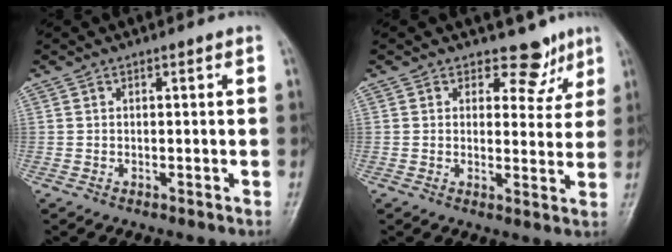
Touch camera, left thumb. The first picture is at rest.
{"total": 5.4, "force": [4.1, 3.4, 1.0], "torque": [0.021, -0.028, 0.049]}